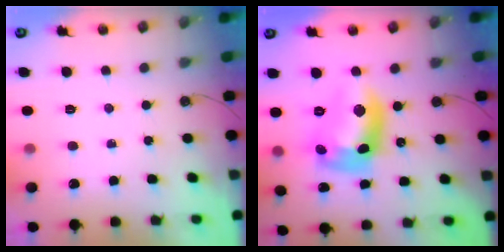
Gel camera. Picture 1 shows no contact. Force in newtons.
{"total": 15.7, "press": 15.7, "slide": 1.1}